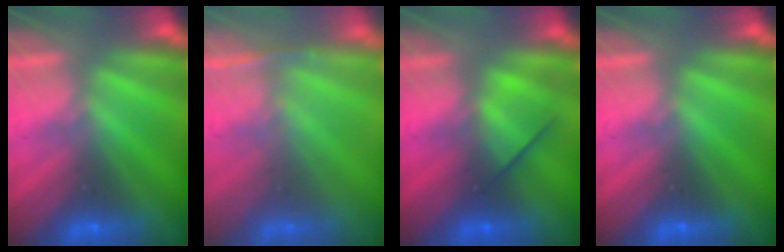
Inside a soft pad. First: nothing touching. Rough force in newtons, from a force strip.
{"total": 1.1}
{"total": 2.5}
{"total": 0.0}